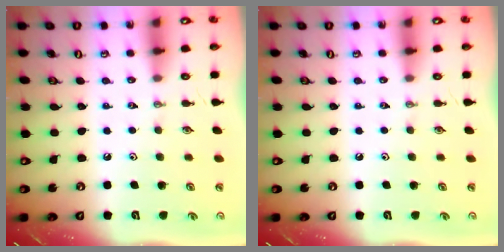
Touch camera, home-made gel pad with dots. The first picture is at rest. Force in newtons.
{"total": 0.0}